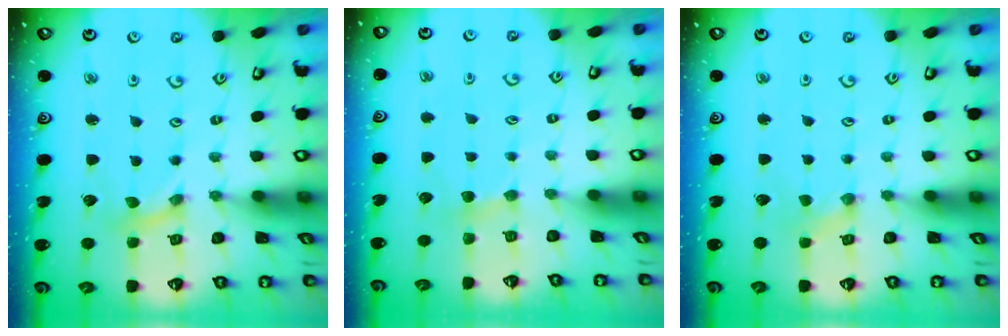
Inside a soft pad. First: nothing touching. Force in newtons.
{"total": 2.9, "press": 2.9, "slide": 0.4}
{"total": 0.0}